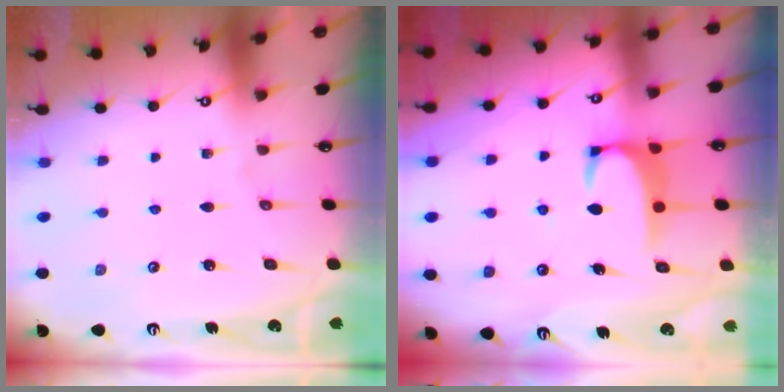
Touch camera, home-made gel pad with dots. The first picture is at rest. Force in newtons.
{"total": 2.1, "press": 2.0, "slide": 0.3}